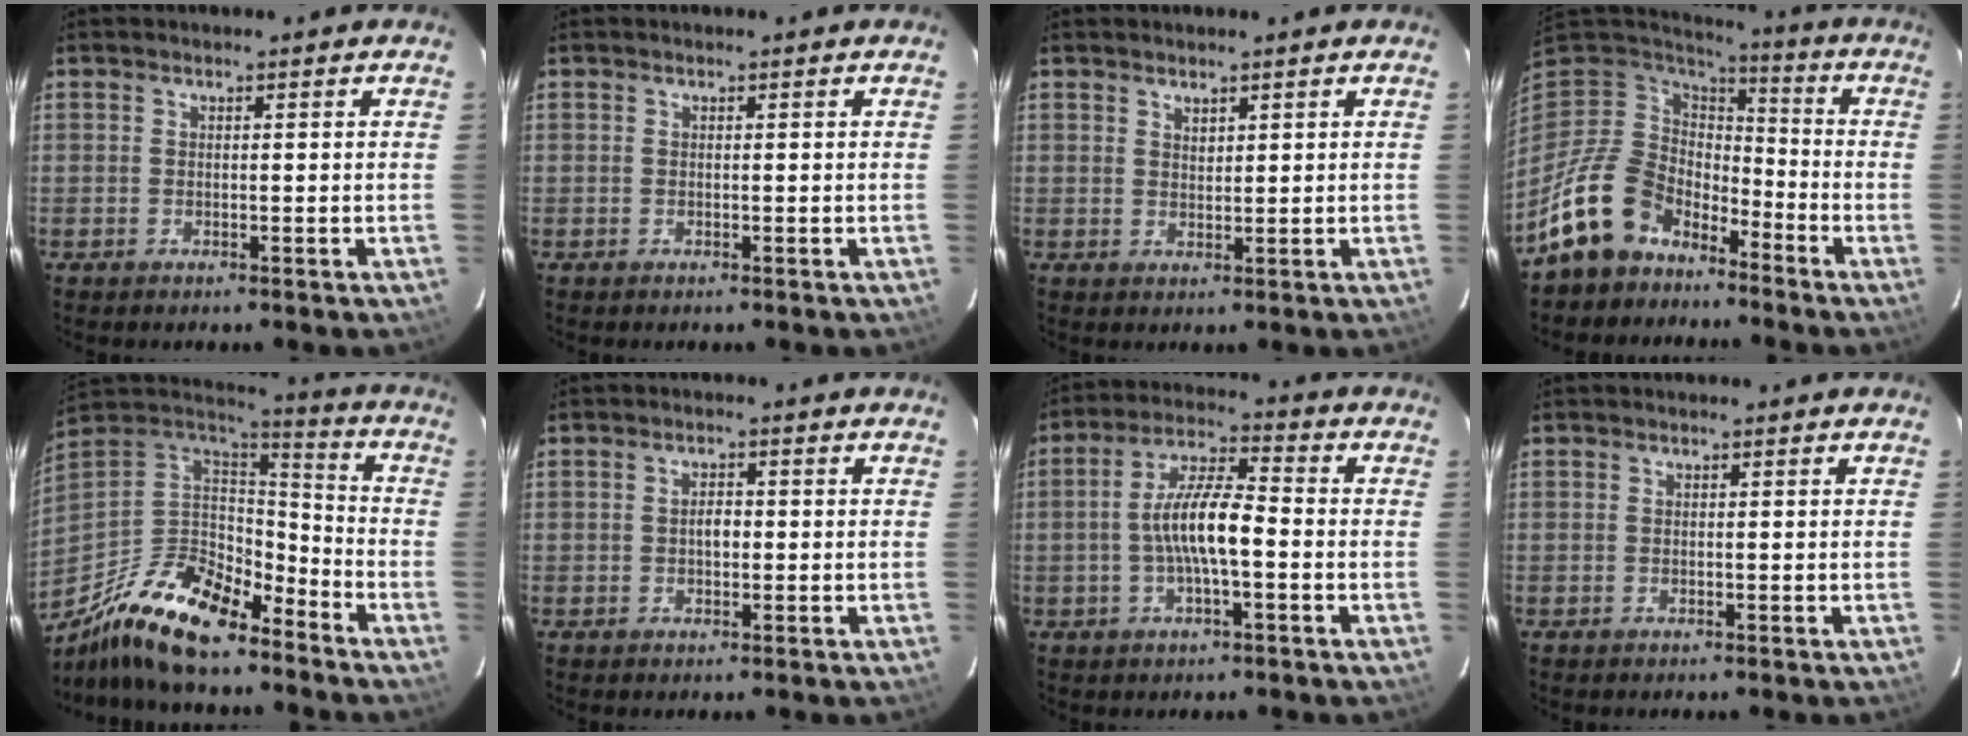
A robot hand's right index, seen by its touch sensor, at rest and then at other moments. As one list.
[{"total": 0.0}, {"total": 1.5, "force": [1.3, 0.7, 0.5], "torque": [-0.006, 0.000, 0.023]}, {"total": 14.4, "force": [-10.5, 8.7, 4.7], "torque": [-0.122, 0.014, -0.181]}, {"total": 20.9, "force": [-15.4, 7.6, 11.9], "torque": [-0.252, -0.022, -0.280]}, {"total": 2.1, "force": [-0.1, 1.3, 1.6], "torque": [-0.028, 0.007, -0.003]}, {"total": 9.3, "force": [-1.8, 2.1, 8.9], "torque": [-0.176, 0.010, -0.036]}, {"total": 0.0}]